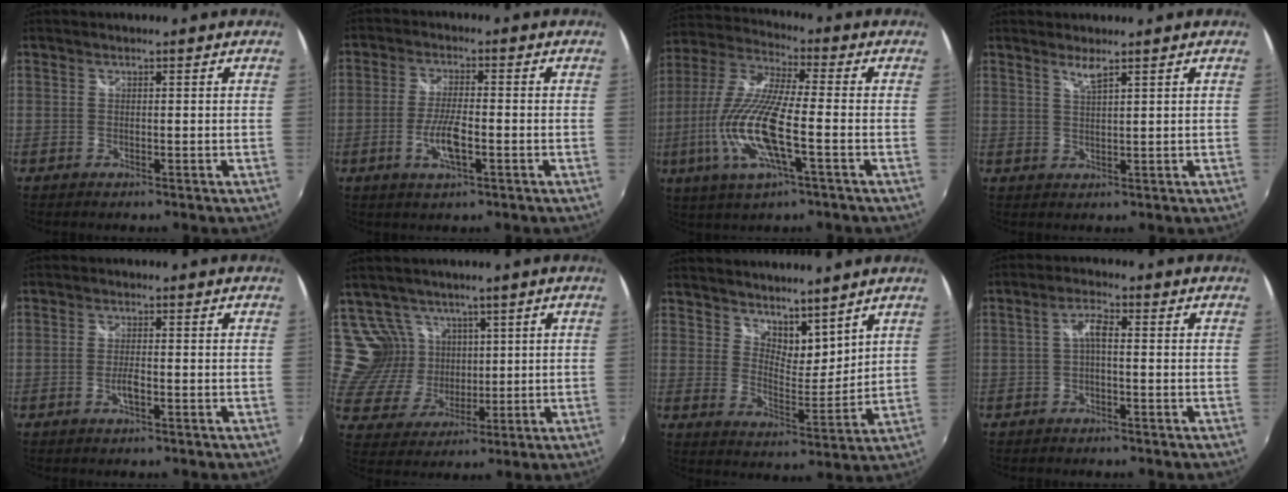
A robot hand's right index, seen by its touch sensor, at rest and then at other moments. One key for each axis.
{"total": 6.5, "fx": -2.2, "fy": 1.6, "fz": 5.9, "tx": -0.123, "ty": -0.005, "tz": -0.044}
{"total": 16.7, "fx": -4.7, "fy": 3.4, "fz": 15.7, "tx": -0.332, "ty": -0.016, "tz": -0.094}
{"total": 2.3, "fx": 1.7, "fy": -0.1, "fz": 1.5, "tx": -0.030, "ty": -0.002, "tz": 0.030}
{"total": 2.5, "fx": -1.0, "fy": 0.5, "fz": 2.2, "tx": -0.047, "ty": -0.002, "tz": -0.020}
{"total": 9.3, "fx": 5.0, "fy": 7.4, "fz": 2.5, "tx": -0.052, "ty": 0.010, "tz": 0.118}
{"total": 8.5, "fx": 7.0, "fy": 3.6, "fz": 3.1, "tx": -0.040, "ty": -0.001, "tz": 0.125}
{"total": 2.9, "fx": -0.4, "fy": 0.9, "fz": 2.7, "tx": -0.056, "ty": 0.009, "tz": -0.008}